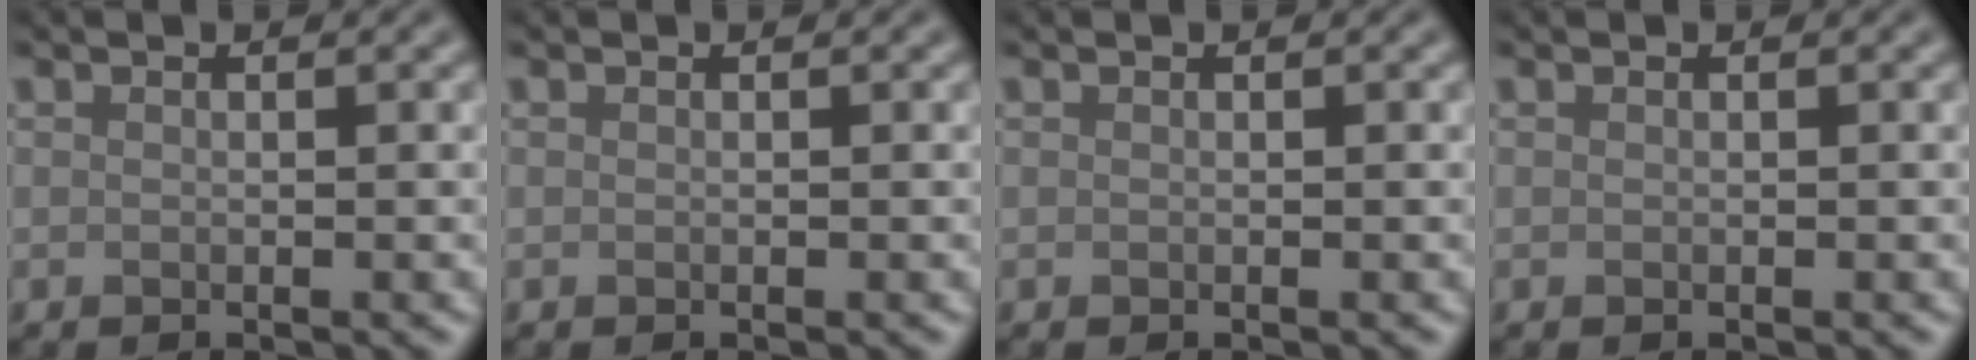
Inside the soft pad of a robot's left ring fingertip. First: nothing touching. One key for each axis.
{"total": 0.0}
{"total": 0.0}
{"total": 0.0}